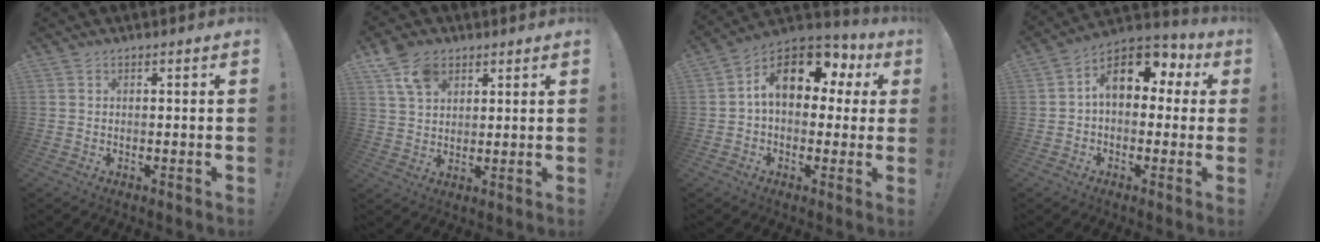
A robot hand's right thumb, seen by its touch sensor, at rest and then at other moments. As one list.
[{"total": 8.8, "force": [5.0, 5.7, 4.4], "torque": [-0.074, -0.014, 0.097]}, {"total": 15.6, "force": [5.4, 9.3, 11.3], "torque": [-0.172, -0.010, 0.096]}, {"total": 12.8, "force": [3.9, 8.0, 9.2], "torque": [-0.134, -0.003, 0.073]}]